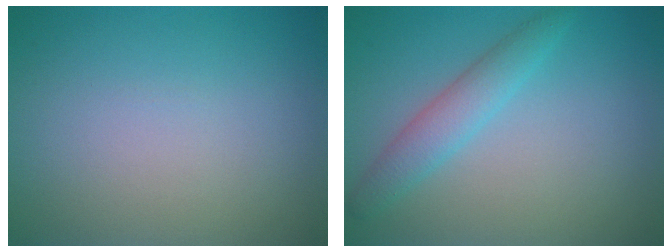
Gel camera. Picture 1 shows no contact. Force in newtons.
{"total": 2.7, "press": 2.7, "slide": 0.1}